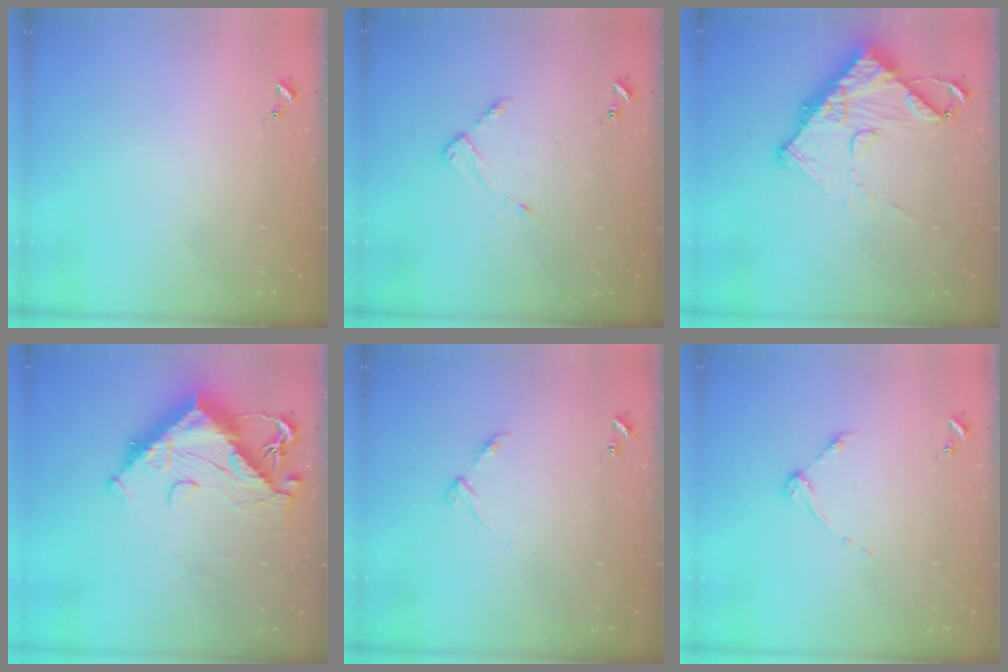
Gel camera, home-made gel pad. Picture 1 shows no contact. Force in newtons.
{"total": 4.1, "press": 4.1, "slide": 0.4}
{"total": 14.0, "press": 13.9, "slide": 1.3}
{"total": 17.1, "press": 17.0, "slide": 1.9}
{"total": 3.6, "press": 3.5, "slide": 0.4}
{"total": 3.7, "press": 3.7, "slide": 0.4}